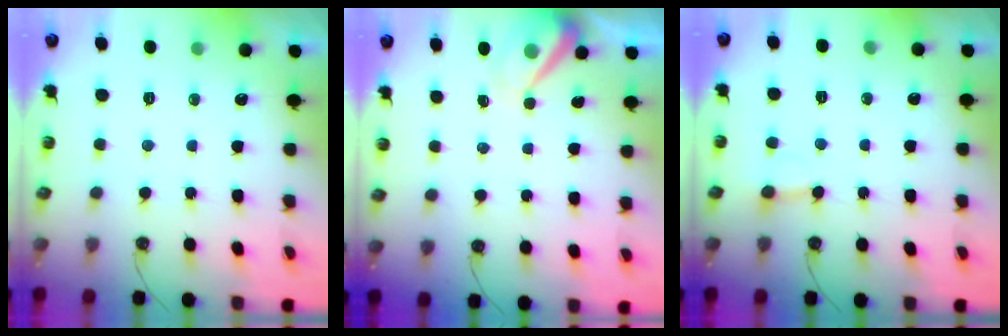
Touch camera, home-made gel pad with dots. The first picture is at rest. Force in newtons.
{"total": 7.3, "press": 7.2, "slide": 1.0}
{"total": 3.0, "press": 3.0, "slide": 0.3}